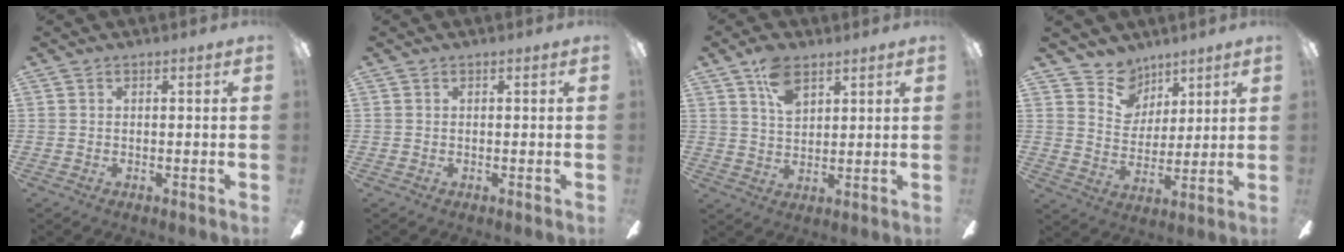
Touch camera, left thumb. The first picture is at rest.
{"total": 0.0}
{"total": 7.9, "force": [4.6, 4.3, 4.8], "torque": [-0.081, -0.008, 0.082]}
{"total": 9.2, "force": [7.0, 6.0, 0.7], "torque": [-0.022, -0.045, 0.134]}